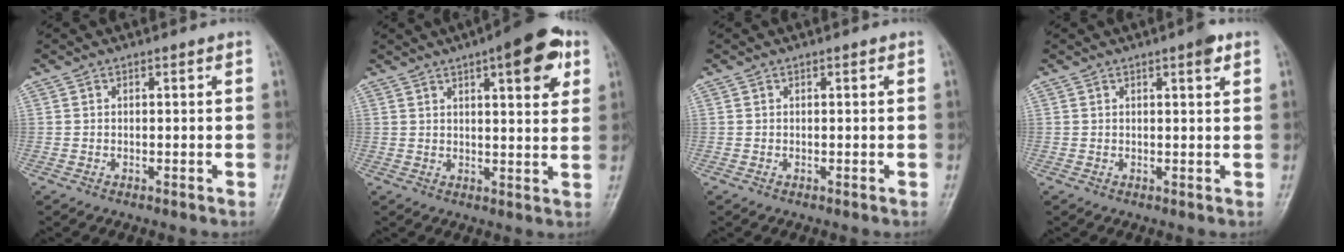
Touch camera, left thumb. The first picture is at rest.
{"total": 11.6, "force": [5.5, 3.6, 9.5], "torque": [-0.102, -0.011, 0.066]}
{"total": 0.0}
{"total": 2.5, "force": [1.4, 0.5, 2.0], "torque": [-0.026, -0.005, 0.017]}